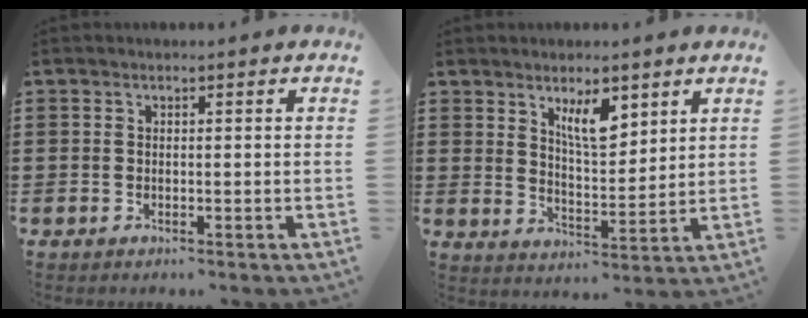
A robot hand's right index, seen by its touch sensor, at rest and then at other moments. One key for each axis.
{"total": 6.5, "fx": 3.9, "fy": 2.4, "fz": 4.6, "tx": -0.076, "ty": -0.011, "tz": 0.063}